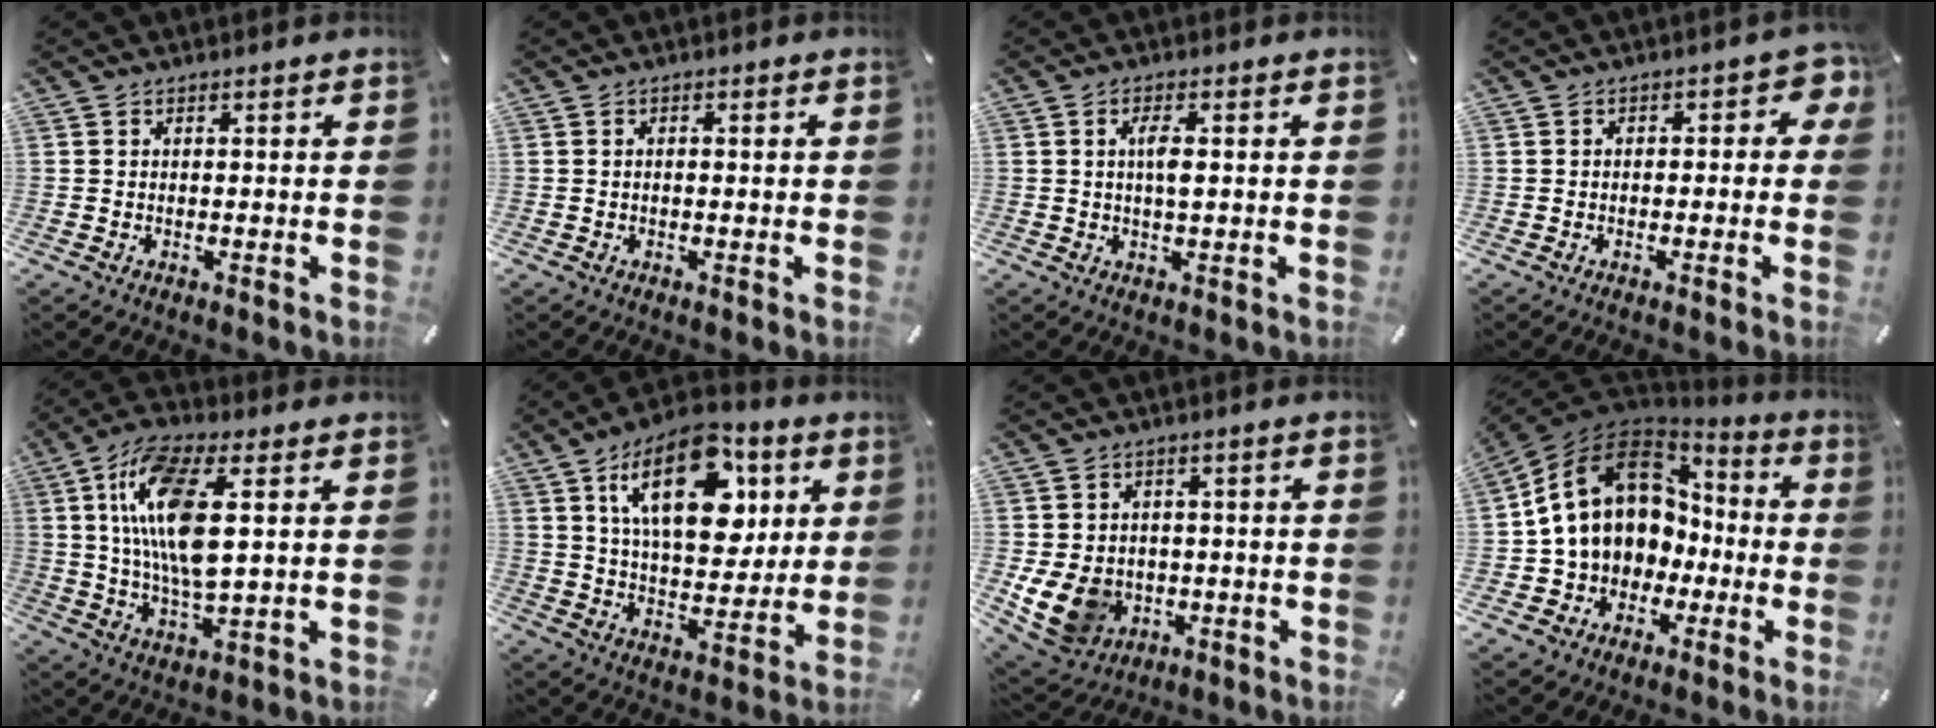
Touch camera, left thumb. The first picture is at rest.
{"total": 0.8, "force": [-0.1, 0.3, 0.7], "torque": [-0.013, 0.001, -0.003]}
{"total": 3.7, "force": [0.5, 0.9, 3.5], "torque": [-0.071, 0.001, 0.006]}
{"total": 3.8, "force": [-0.4, 2.4, 2.9], "torque": [-0.039, 0.008, -0.012]}
{"total": 15.4, "force": [3.9, 5.9, 13.7], "torque": [-0.283, -0.006, 0.064]}
{"total": 20.4, "force": [8.4, 11.5, 14.5], "torque": [-0.230, -0.017, 0.139]}
{"total": 9.7, "force": [-2.0, 8.4, 4.6], "torque": [-0.105, 0.007, -0.033]}
{"total": 16.3, "force": [2.7, 13.4, 8.9], "torque": [-0.198, -0.001, 0.053]}